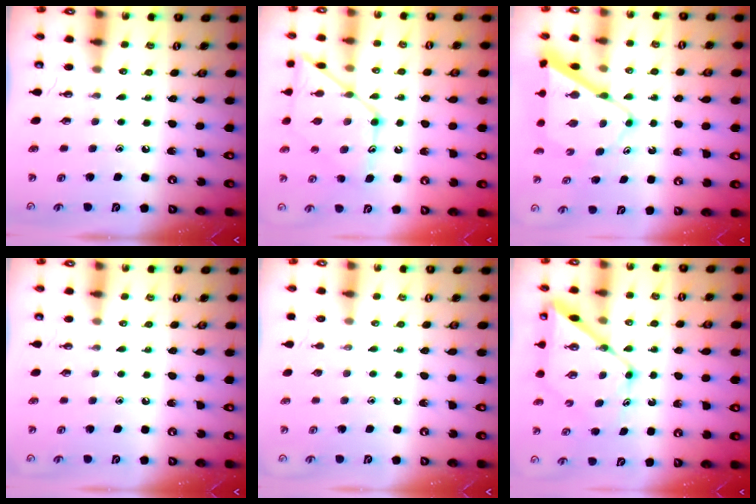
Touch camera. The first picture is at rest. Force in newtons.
{"total": 14.9, "press": 14.8, "slide": 1.2}
{"total": 10.2, "press": 10.2, "slide": 0.7}
{"total": 0.0}
{"total": 0.0}
{"total": 12.6, "press": 12.6, "slide": 1.1}